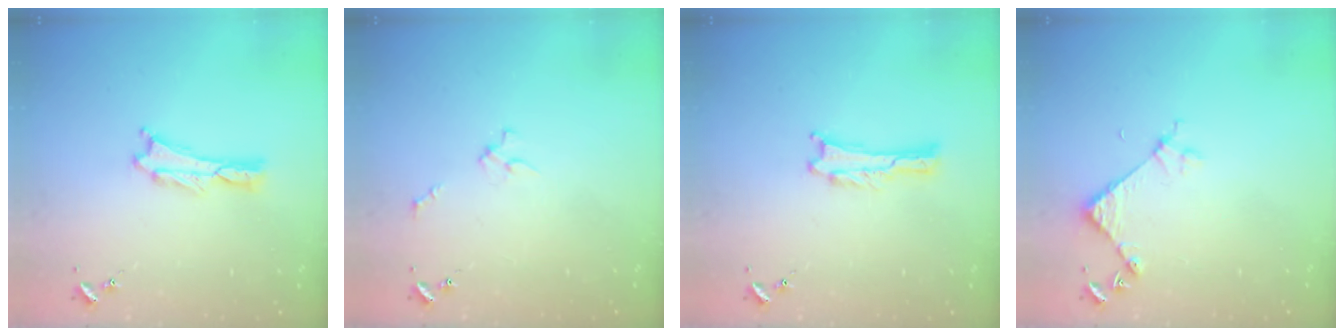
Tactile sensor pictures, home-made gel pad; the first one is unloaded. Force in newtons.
{"total": 2.0, "press": 2.0, "slide": 0.2}
{"total": 0.0}
{"total": 4.2, "press": 4.2, "slide": 0.3}